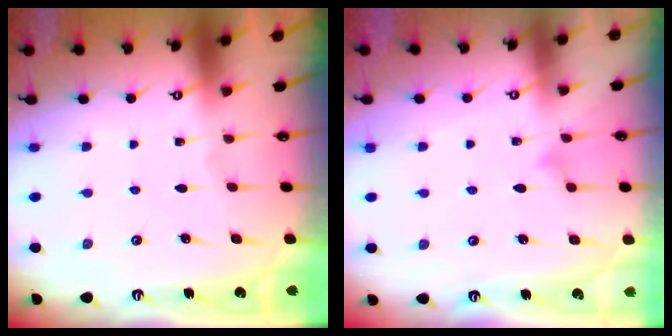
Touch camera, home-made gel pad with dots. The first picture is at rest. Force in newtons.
{"total": 6.6, "press": 6.6, "slide": 0.3}